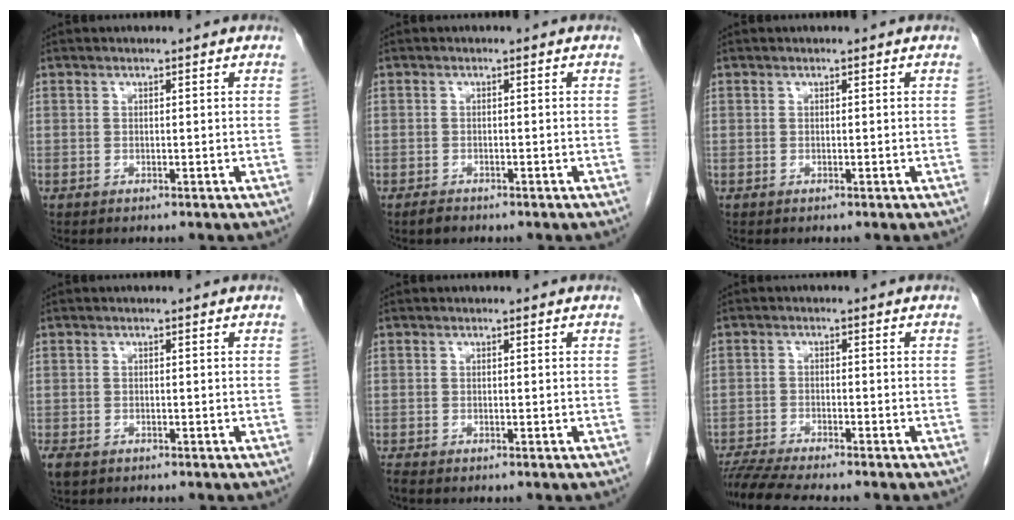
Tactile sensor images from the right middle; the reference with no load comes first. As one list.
[{"total": 1.3, "force": [-1.1, 0.6, 0.4], "torque": [-0.013, -0.001, -0.017]}, {"total": 0.0}, {"total": 2.0, "force": [-1.3, 1.1, 1.0], "torque": [-0.028, -0.004, -0.018]}, {"total": 0.7, "force": [-0.6, 0.0, 0.2], "torque": [-0.015, -0.004, -0.013]}, {"total": 8.2, "force": [-7.4, 0.0, 3.6], "torque": [-0.059, -0.016, -0.122]}]